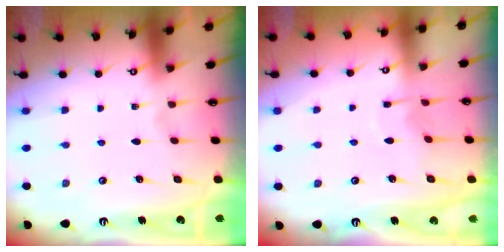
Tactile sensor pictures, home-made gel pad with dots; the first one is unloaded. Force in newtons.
{"total": 4.5, "press": 4.4, "slide": 0.6}